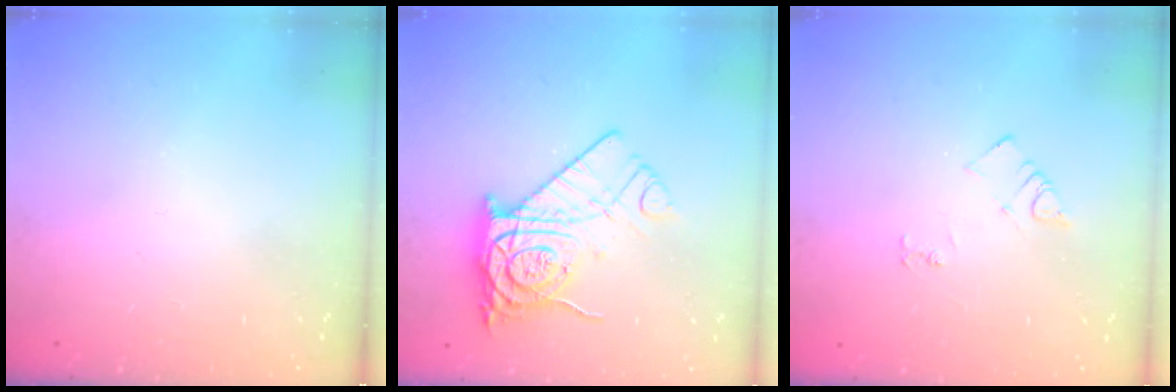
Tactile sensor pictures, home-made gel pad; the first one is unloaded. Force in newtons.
{"total": 13.7, "press": 13.7, "slide": 1.2}
{"total": 3.6, "press": 3.5, "slide": 0.5}